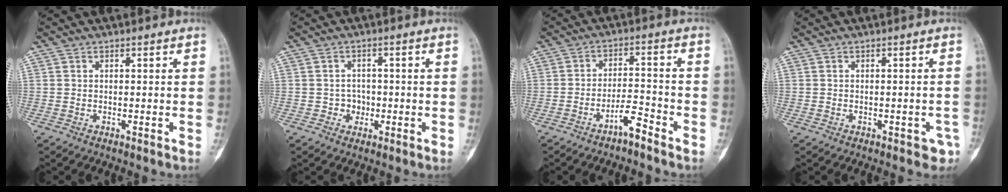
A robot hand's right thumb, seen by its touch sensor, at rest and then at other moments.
{"total": 2.5, "force": [-0.7, 2.3, 0.7], "torque": [0.007, 0.010, -0.014]}
{"total": 4.6, "force": [-3.5, 1.0, 2.9], "torque": [-0.045, 0.037, -0.062]}
{"total": 2.8, "force": [-1.6, 1.6, 1.7], "torque": [-0.001, 0.015, -0.014]}